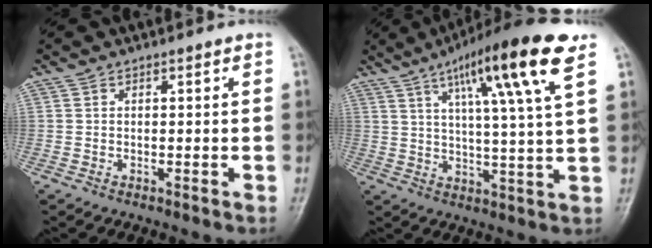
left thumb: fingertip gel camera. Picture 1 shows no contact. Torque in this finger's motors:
{"motor_torque": [0.69, 0.63, 1.66, -1.11, 0.24]}